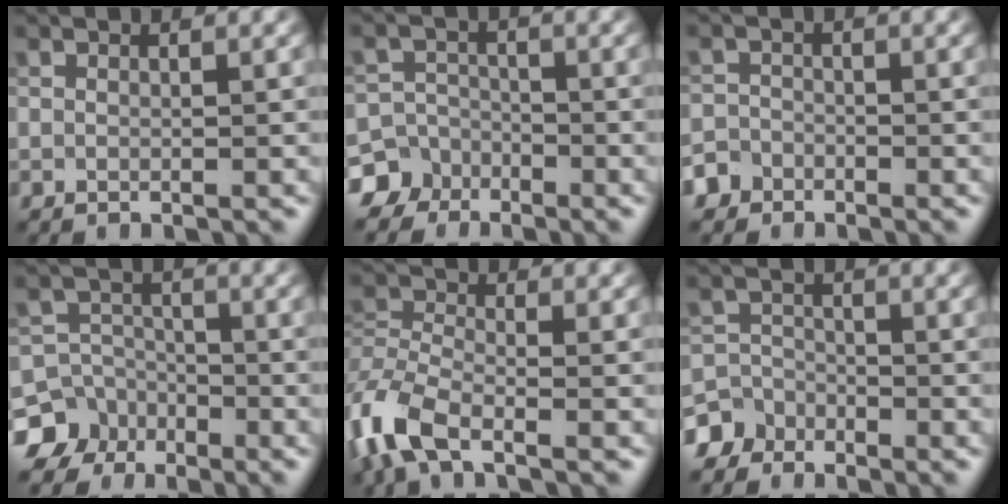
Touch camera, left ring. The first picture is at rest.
{"total": 7.0, "force": [-4.9, 5.0, 0.6], "torque": [0.007, -0.013, -0.103]}
{"total": 3.6, "force": [-2.7, 2.4, 0.1], "torque": [0.014, -0.004, -0.053]}
{"total": 8.2, "force": [-5.4, 6.0, 1.1], "torque": [-0.008, -0.021, -0.109]}
{"total": 6.4, "force": [-4.2, 2.6, 4.0], "torque": [-0.093, -0.005, -0.099]}
{"total": 4.9, "force": [-3.9, 2.9, 0.2], "torque": [0.019, -0.003, -0.075]}